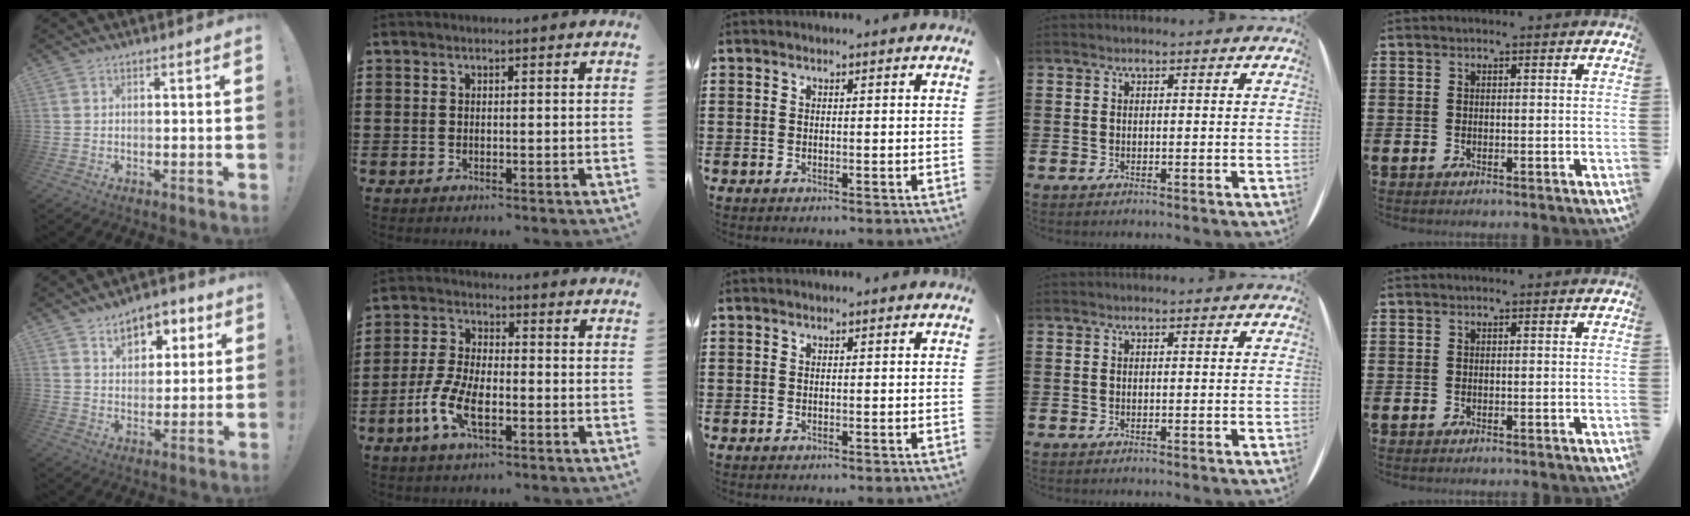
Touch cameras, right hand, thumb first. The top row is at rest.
{"thumb": {"total": 9.0, "force": [4.9, 6.0, 4.6], "torque": [-0.055, -0.027, 0.087]}, "index": {"total": 7.3, "force": [-3.1, 2.9, 6.0], "torque": [-0.148, -0.012, -0.063]}}